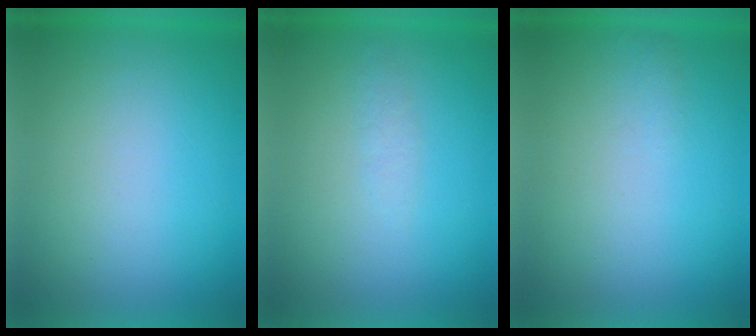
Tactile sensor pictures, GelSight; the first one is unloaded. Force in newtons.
{"total": 1.3}
{"total": 1.1}